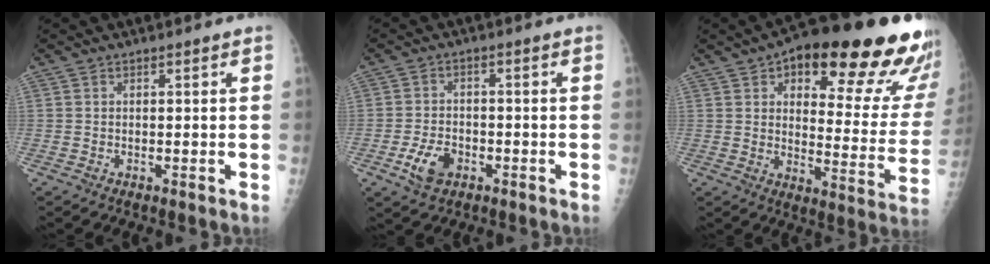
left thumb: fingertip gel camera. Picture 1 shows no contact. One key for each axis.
{"total": 5.9, "fx": -2.7, "fy": 3.7, "fz": 3.6, "tx": -0.066, "ty": 0.013, "tz": -0.046}
{"total": 27.2, "fx": 16.5, "fy": 9.3, "fz": 19.5, "tx": -0.210, "ty": -0.052, "tz": 0.212}